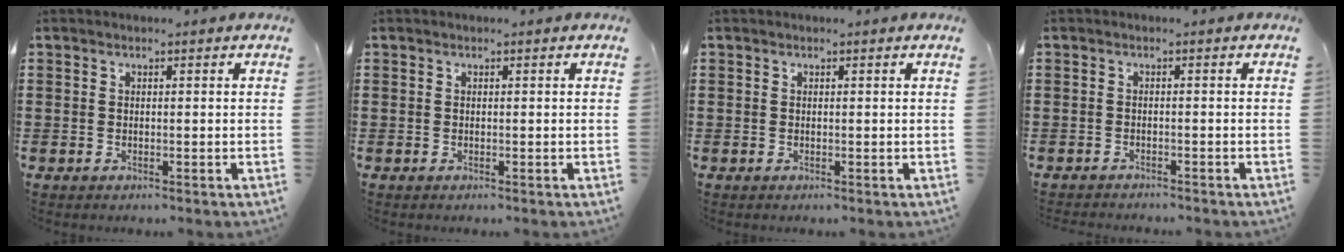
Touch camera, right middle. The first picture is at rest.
{"total": 0.0}
{"total": 0.0}
{"total": 1.0, "force": [-1.0, -0.1, 0.0], "torque": [-0.003, 0.000, -0.020]}